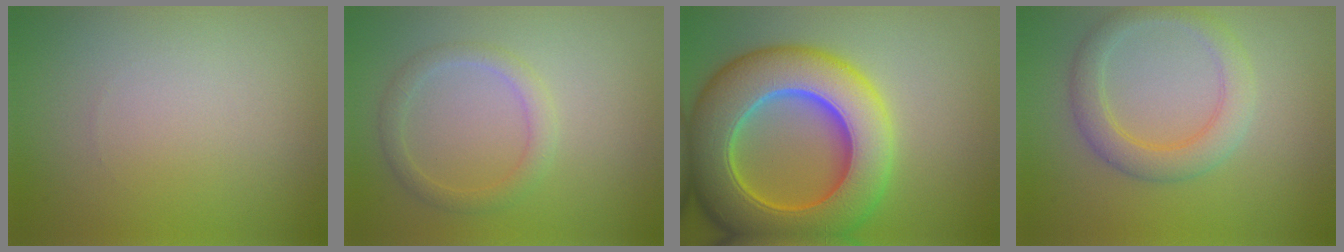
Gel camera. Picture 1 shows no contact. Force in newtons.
{"total": 2.0, "press": 2.0, "slide": 0.1}
{"total": 12.6, "press": 12.6, "slide": 0.3}
{"total": 3.5, "press": 3.5, "slide": 0.2}